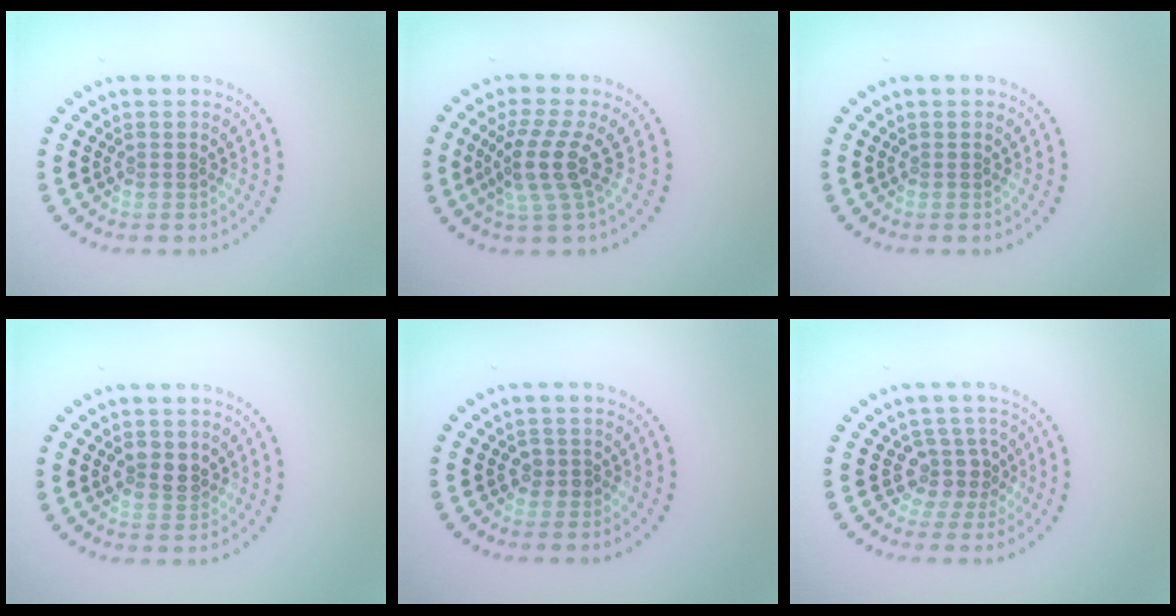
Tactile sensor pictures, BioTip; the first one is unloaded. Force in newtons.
{"total": 3.7, "press": 2.7, "slide": 2.5}
{"total": 0.0}
{"total": 2.1, "press": 2.1, "slide": 0.5}
{"total": 1.3, "press": 1.2, "slide": 0.4}
{"total": 2.8, "press": 2.2, "slide": 1.8}